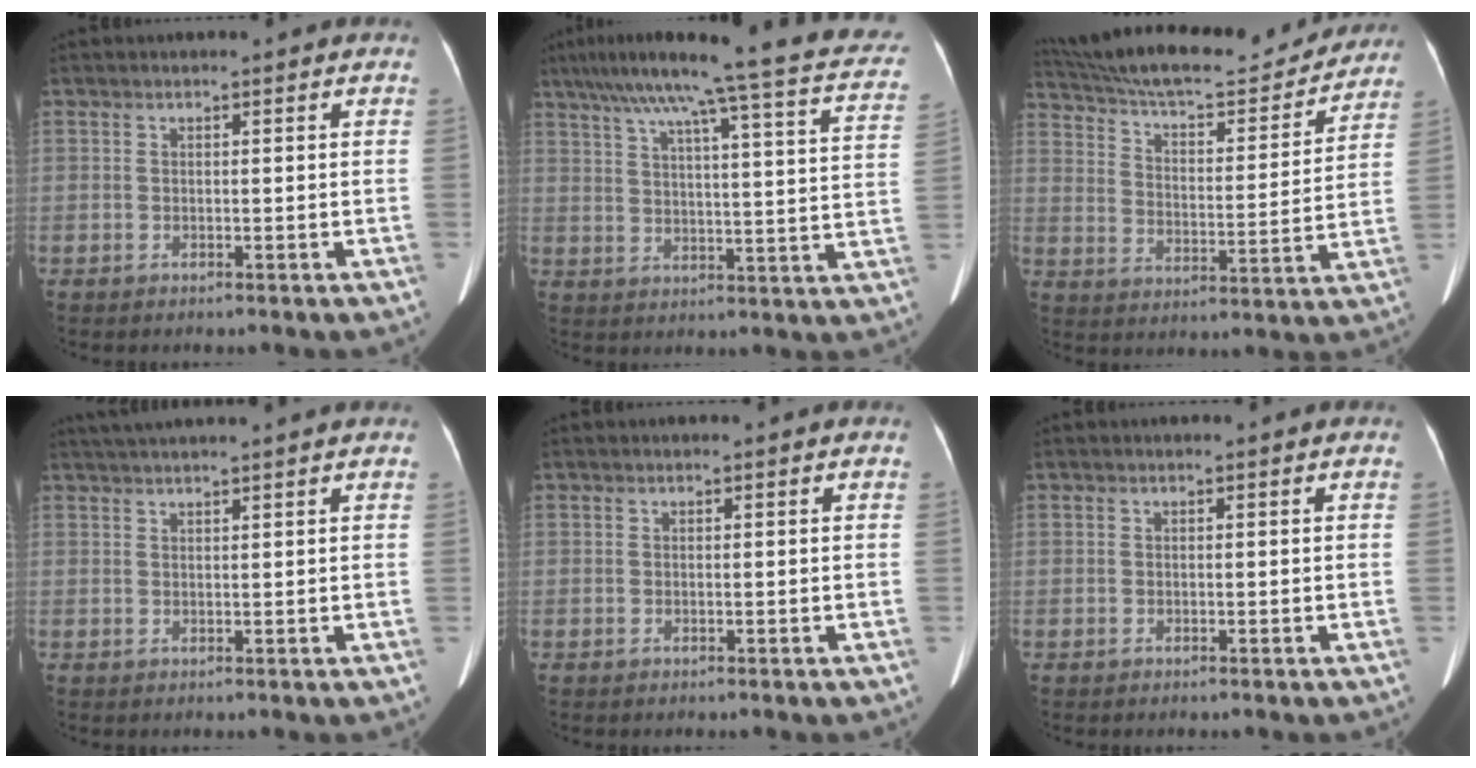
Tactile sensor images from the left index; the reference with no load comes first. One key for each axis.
{"total": 26.0, "fx": 20.6, "fy": 1.9, "fz": 15.7, "tx": -0.236, "ty": 0.004, "tz": 0.252}
{"total": 25.6, "fx": 22.7, "fy": 5.9, "fz": 10.1, "tx": -0.181, "ty": 0.005, "tz": 0.317}
{"total": 7.0, "fx": 6.2, "fy": -0.8, "fz": 3.2, "tx": -0.050, "ty": 0.036, "tz": 0.091}
{"total": 0.0}
{"total": 0.0}